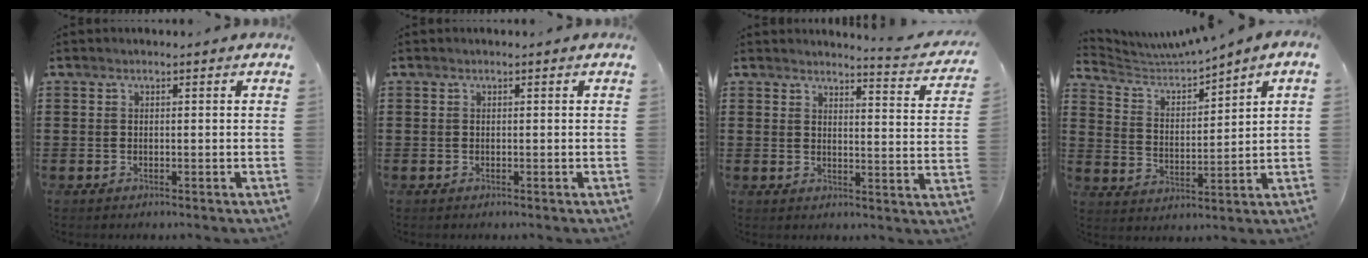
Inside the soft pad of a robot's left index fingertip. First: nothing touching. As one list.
[{"total": 0.0}, {"total": 3.5, "force": [3.3, -0.6, 1.1], "torque": [-0.022, -0.031, 0.050]}, {"total": 4.2, "force": [4.0, -0.3, 1.3], "torque": [-0.049, -0.032, 0.062]}]